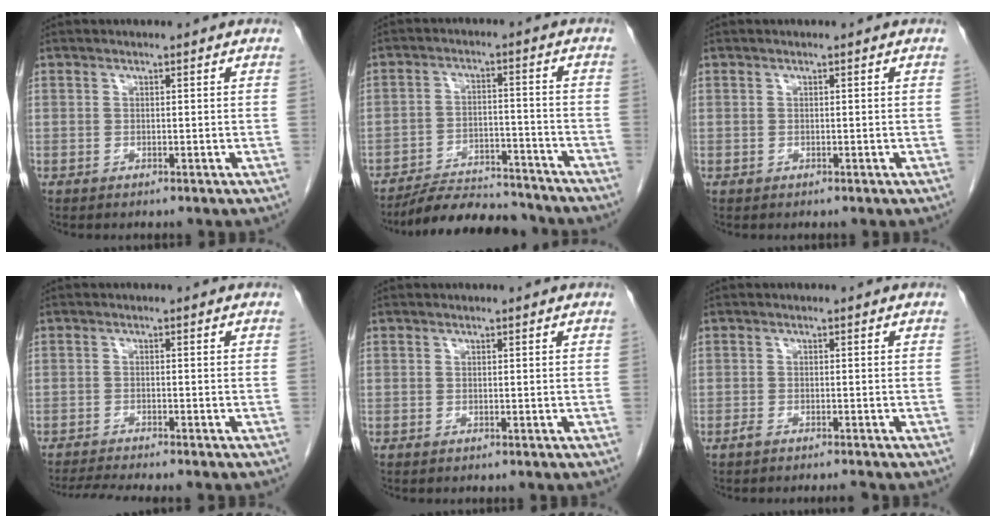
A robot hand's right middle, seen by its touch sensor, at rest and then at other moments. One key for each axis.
{"total": 11.3, "fx": -10.7, "fy": 2.0, "fz": 3.0, "tx": -0.042, "ty": 0.002, "tz": -0.166}
{"total": 0.0}
{"total": 6.0, "fx": -5.4, "fy": -0.3, "fz": 2.7, "tx": -0.041, "ty": -0.016, "tz": -0.085}
{"total": 0.0}
{"total": 1.6, "fx": -1.5, "fy": 0.1, "fz": 0.8, "tx": -0.017, "ty": -0.004, "tz": -0.025}